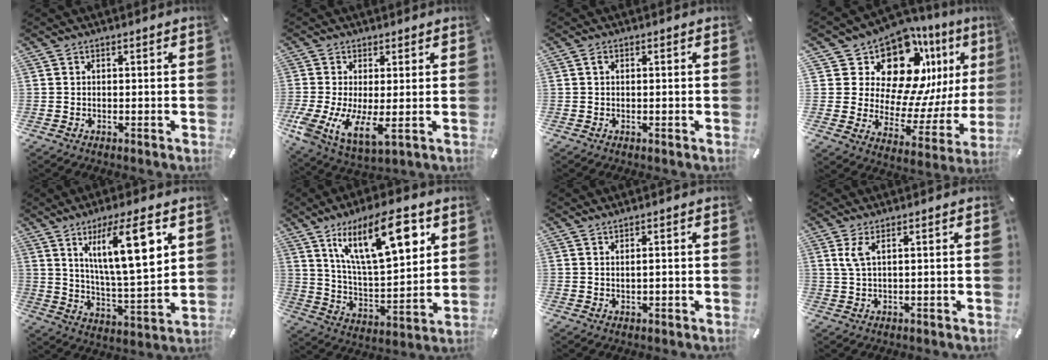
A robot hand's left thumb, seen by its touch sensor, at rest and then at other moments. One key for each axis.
{"total": 9.1, "fx": -0.8, "fy": 4.0, "fz": 8.1, "tx": -0.174, "ty": -0.028, "tz": -0.008}
{"total": 0.6, "fx": 0.0, "fy": 0.4, "fz": 0.5, "tx": -0.011, "ty": 0.004, "tz": -0.001}
{"total": 17.8, "fx": 11.9, "fy": 10.1, "fz": 8.6, "tx": -0.120, "ty": -0.118, "tz": 0.208}
{"total": 16.4, "fx": 8.1, "fy": 4.4, "fz": 13.6, "tx": -0.225, "ty": -0.023, "tz": 0.126}
{"total": 20.9, "fx": 10.9, "fy": 8.2, "fz": 15.9, "tx": -0.278, "ty": -0.039, "tz": 0.171}
{"total": 1.1, "fx": 0.5, "fy": 0.2, "fz": 1.0, "tx": -0.020, "ty": 0.000, "tz": 0.007}
{"total": 3.2, "fx": 1.2, "fy": 0.8, "fz": 2.9, "tx": -0.062, "ty": 0.003, "tz": 0.020}